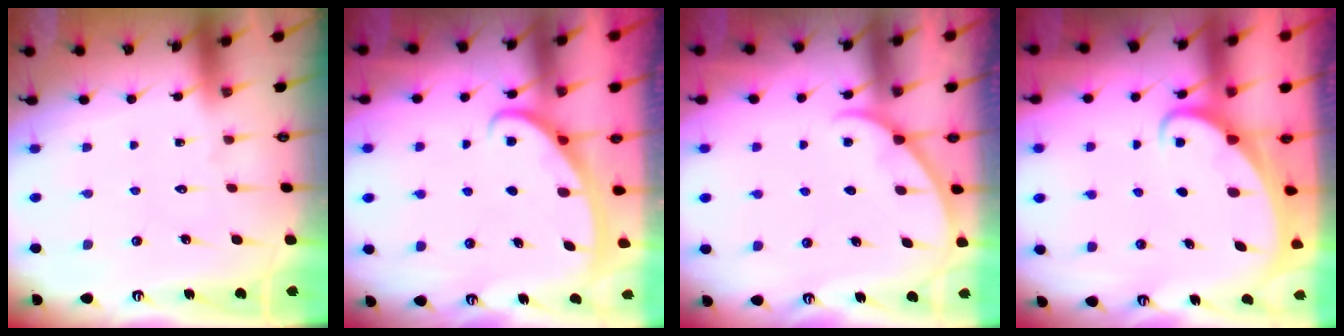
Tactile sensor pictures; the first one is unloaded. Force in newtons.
{"total": 2.8, "press": 2.8, "slide": 0.4}
{"total": 2.0, "press": 2.0, "slide": 0.3}
{"total": 2.7, "press": 2.7, "slide": 0.2}